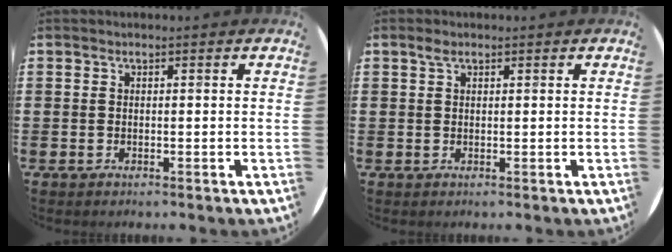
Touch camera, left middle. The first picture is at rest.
{"total": 1.1, "force": [0.7, 0.6, 0.6], "torque": [-0.006, 0.002, 0.011]}